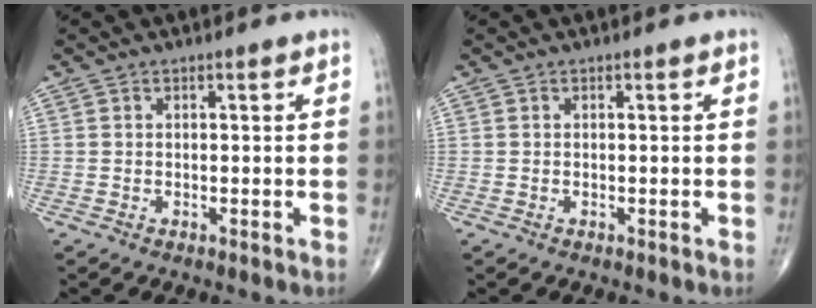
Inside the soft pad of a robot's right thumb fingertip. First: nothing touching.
{"total": 0.0}